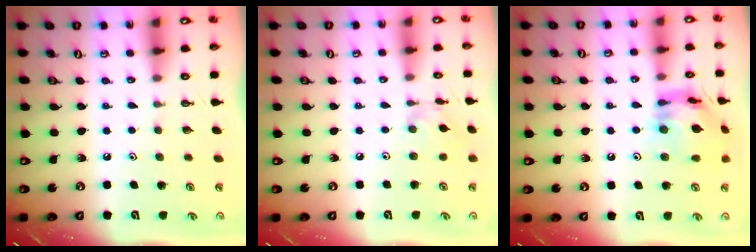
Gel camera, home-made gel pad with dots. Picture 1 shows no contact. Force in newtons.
{"total": 2.4, "press": 2.4, "slide": 0.2}
{"total": 14.9, "press": 14.8, "slide": 1.5}